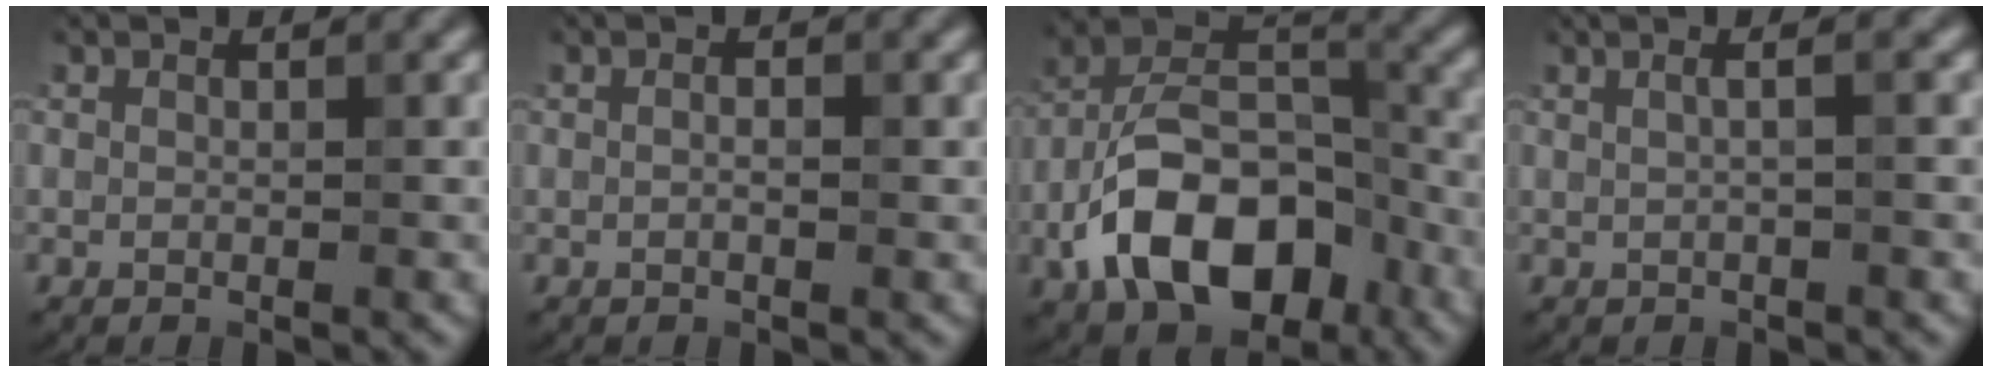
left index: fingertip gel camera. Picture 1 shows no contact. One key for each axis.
{"total": 1.6, "fx": 0.4, "fy": 0.6, "fz": 1.4, "tx": -0.004, "ty": -0.004, "tz": -0.012}
{"total": 11.2, "fx": -4.8, "fy": 6.5, "fz": 7.7, "tx": -0.129, "ty": 0.011, "tz": -0.091}
{"total": 3.5, "fx": 1.0, "fy": 1.6, "fz": 2.9, "tx": -0.015, "ty": 0.018, "tz": -0.016}